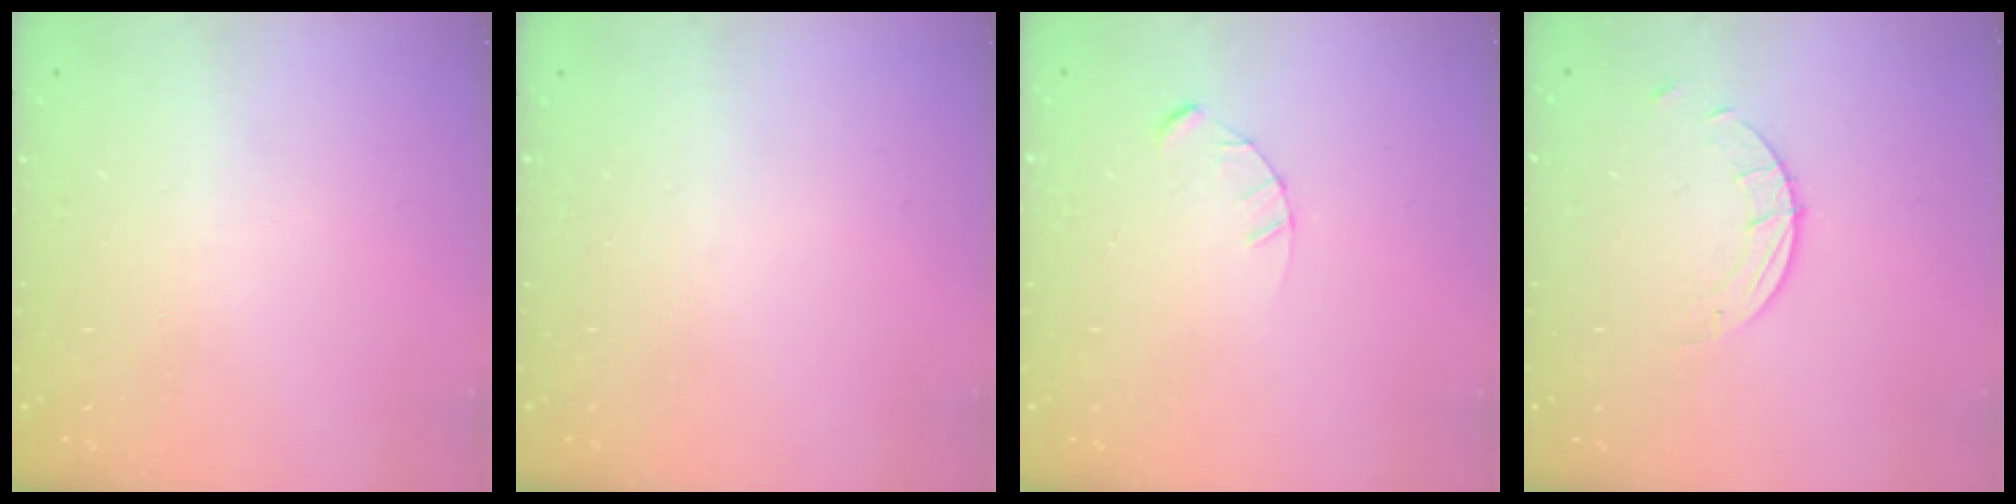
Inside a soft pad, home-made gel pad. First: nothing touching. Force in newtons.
{"total": 0.0}
{"total": 2.4, "press": 2.4, "slide": 0.3}
{"total": 2.6, "press": 2.6, "slide": 0.2}